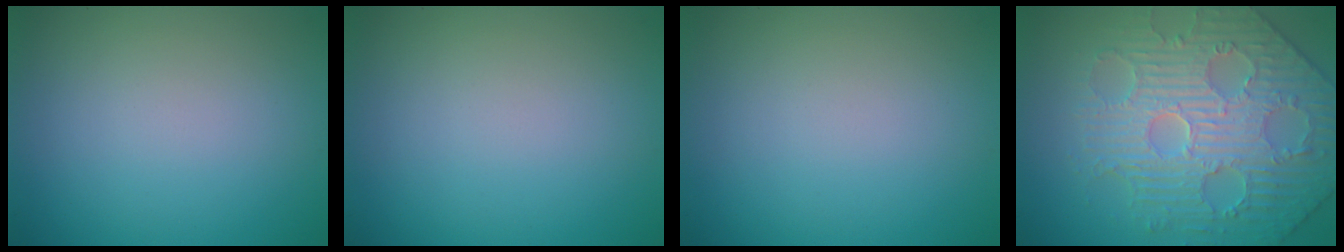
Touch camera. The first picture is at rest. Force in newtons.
{"total": 0.0}
{"total": 0.0}
{"total": 5.9, "press": 5.4, "slide": 2.2}